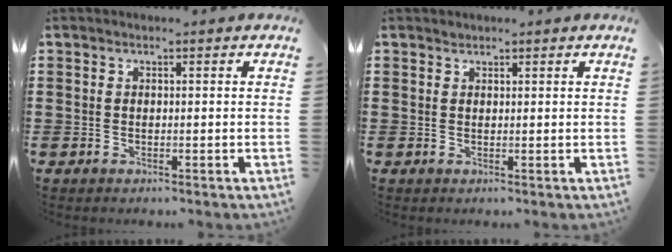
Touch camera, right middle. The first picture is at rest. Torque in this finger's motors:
{"motor_torque": [0.27, -0.25, -0.02, -0.01]}